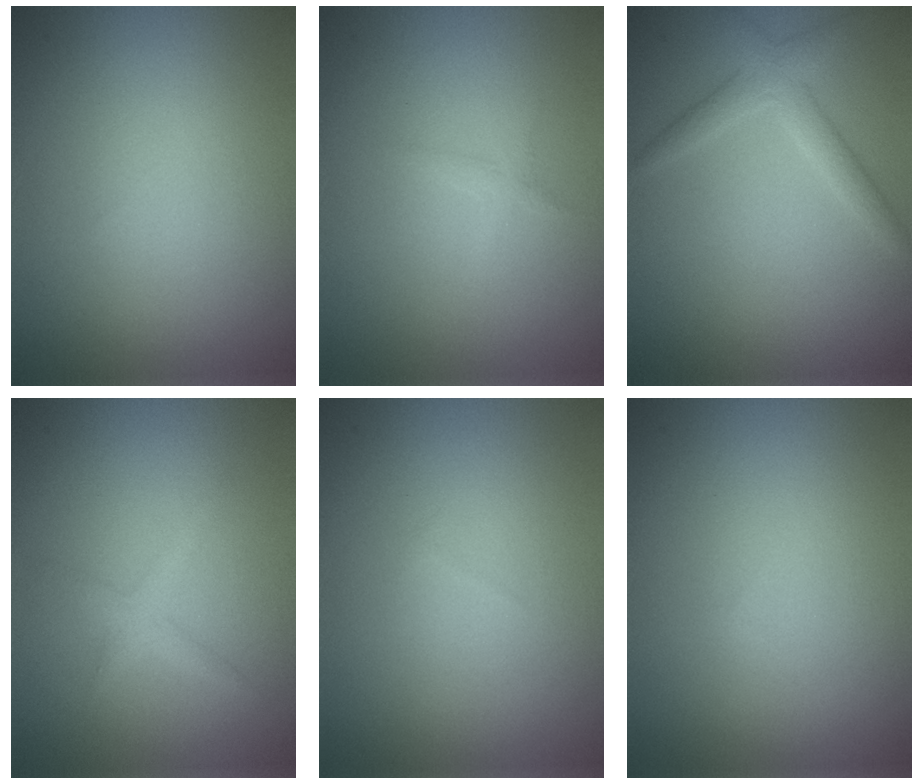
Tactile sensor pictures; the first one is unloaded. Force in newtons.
{"total": 0.7, "press": 0.7, "slide": 0.0}
{"total": 2.4, "press": 2.4, "slide": 0.2}
{"total": 1.4, "press": 1.4, "slide": 0.1}
{"total": 0.0}
{"total": 0.0}